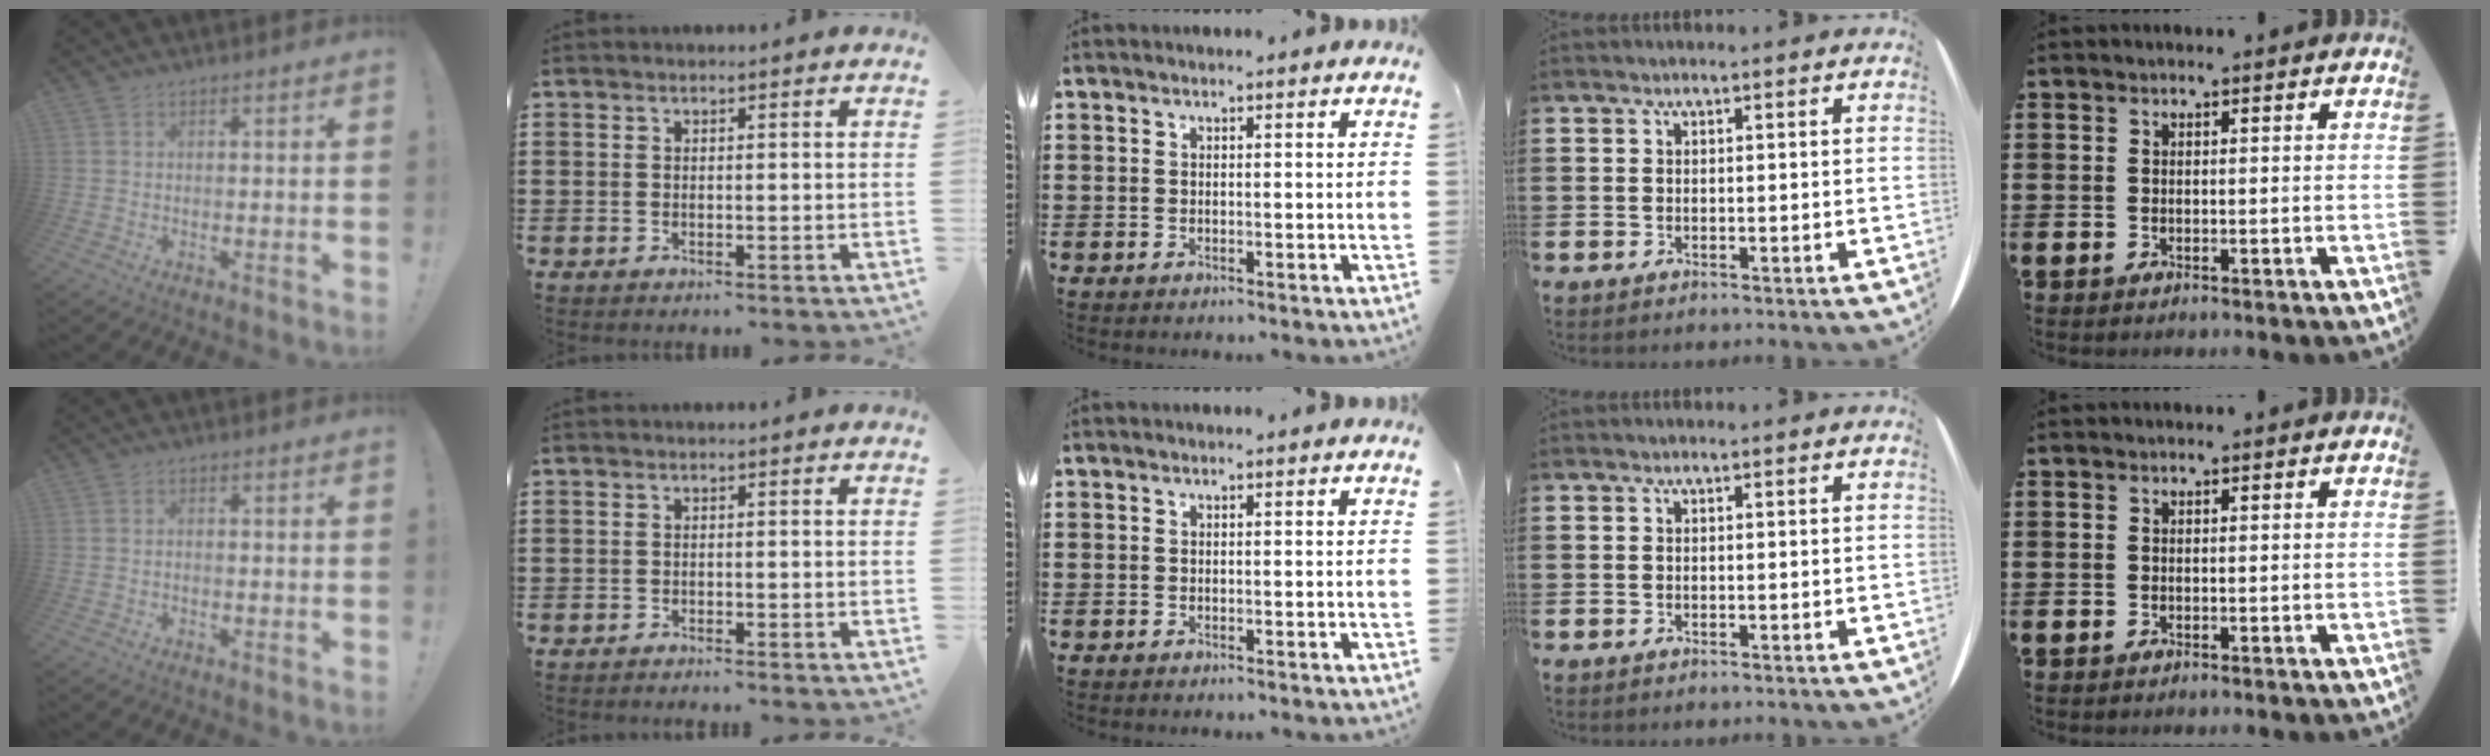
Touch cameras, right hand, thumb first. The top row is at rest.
{"thumb": {"total": 0.8, "force": [-0.6, 0.2, 0.4], "torque": [-0.006, 0.001, -0.011]}, "index": {"total": 0.8, "force": [-0.8, 0.0, 0.0], "torque": [-0.002, -0.001, -0.015]}}